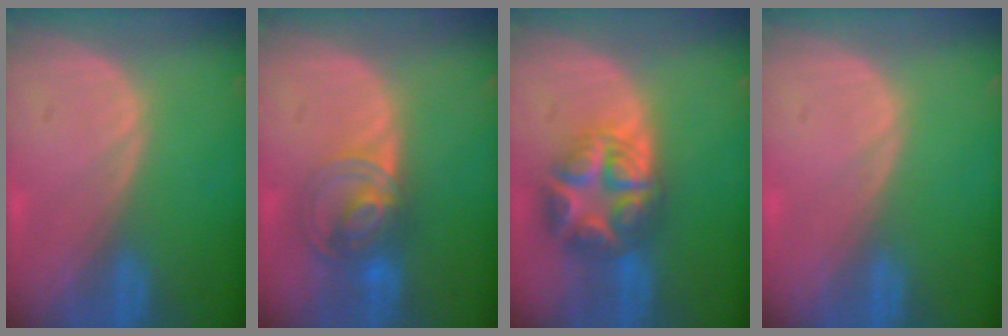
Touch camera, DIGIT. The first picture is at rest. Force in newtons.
{"total": 7.4, "press": 6.2, "slide": 4.2}
{"total": 8.3, "press": 8.3, "slide": 0.4}
{"total": 0.0}